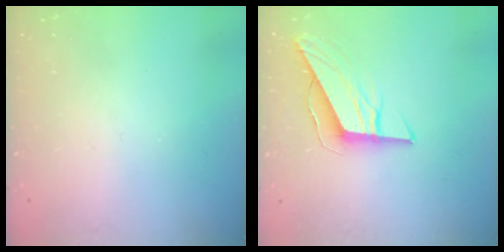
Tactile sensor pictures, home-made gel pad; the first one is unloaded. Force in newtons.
{"total": 9.1, "press": 9.1, "slide": 0.7}